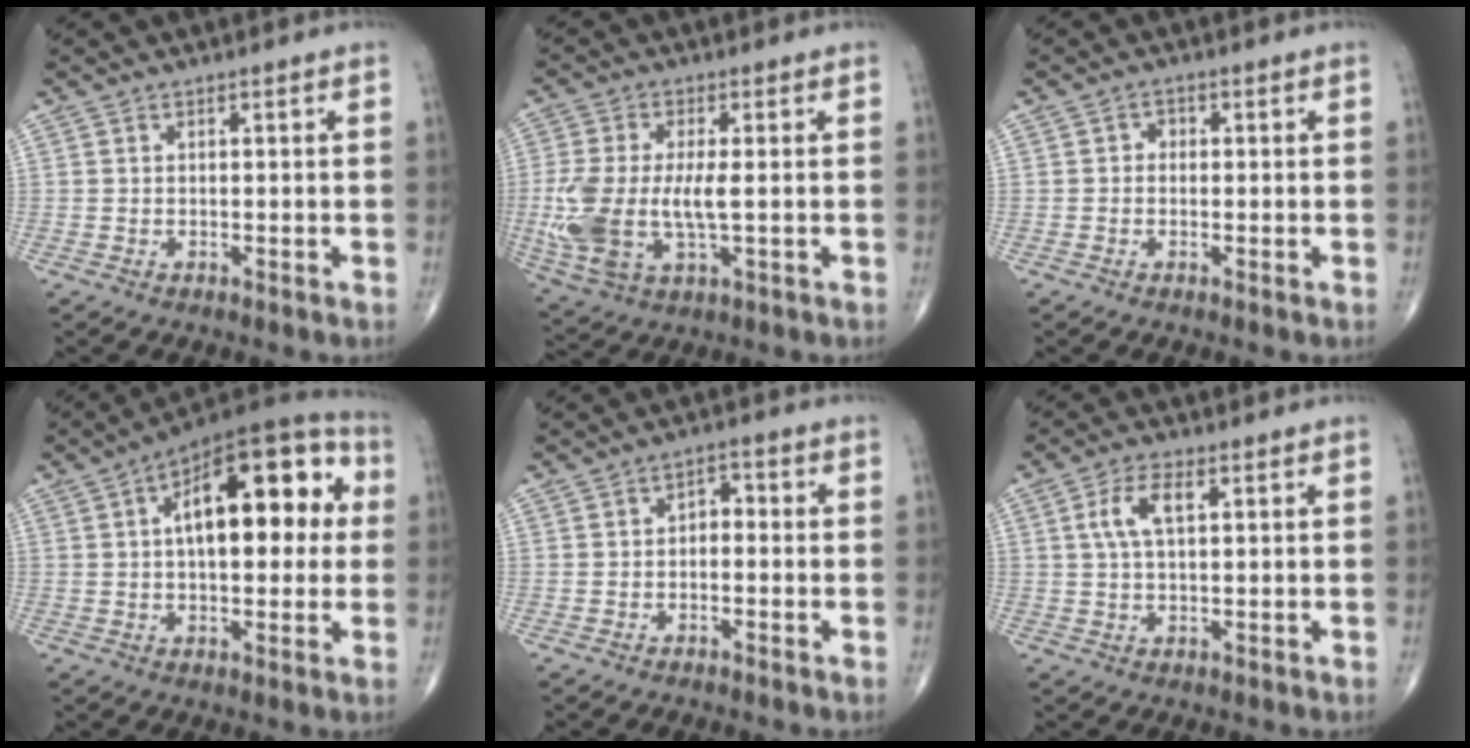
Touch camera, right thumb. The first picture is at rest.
{"total": 13.5, "force": [-0.9, 5.9, 12.0], "torque": [-0.278, -0.010, -0.008]}
{"total": 1.4, "force": [-0.1, 1.2, 0.7], "torque": [0.002, 0.005, -0.008]}
{"total": 21.4, "force": [4.2, 10.1, 18.4], "torque": [-0.235, 0.031, 0.051]}
{"total": 2.9, "force": [-0.4, 1.9, 2.1], "torque": [-0.015, 0.018, -0.016]}
{"total": 5.6, "force": [1.7, 2.4, 4.8], "torque": [-0.101, 0.008, 0.033]}